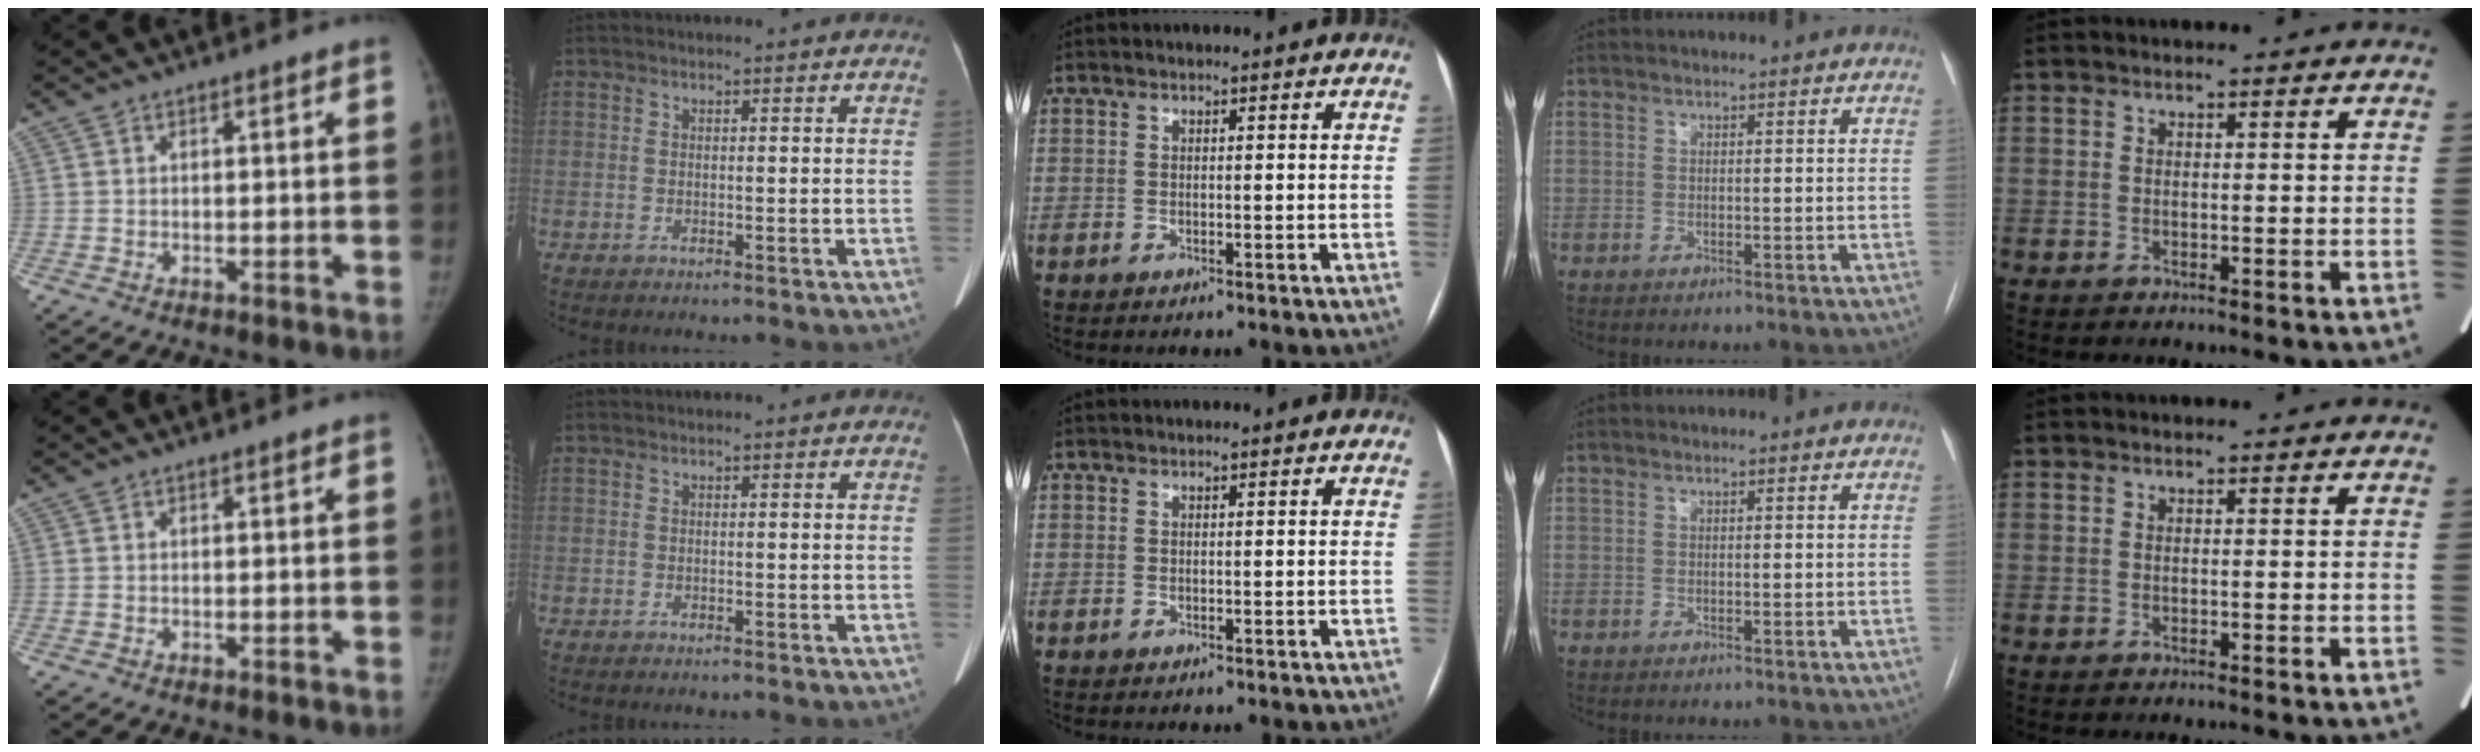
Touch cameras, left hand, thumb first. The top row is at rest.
{}